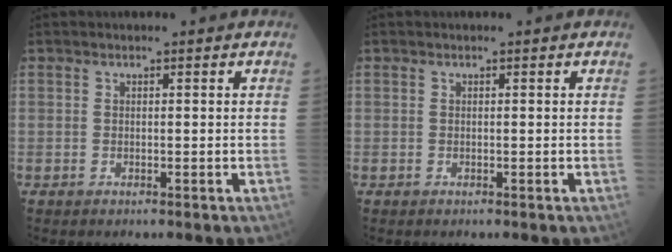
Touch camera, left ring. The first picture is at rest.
{"total": 0.0}